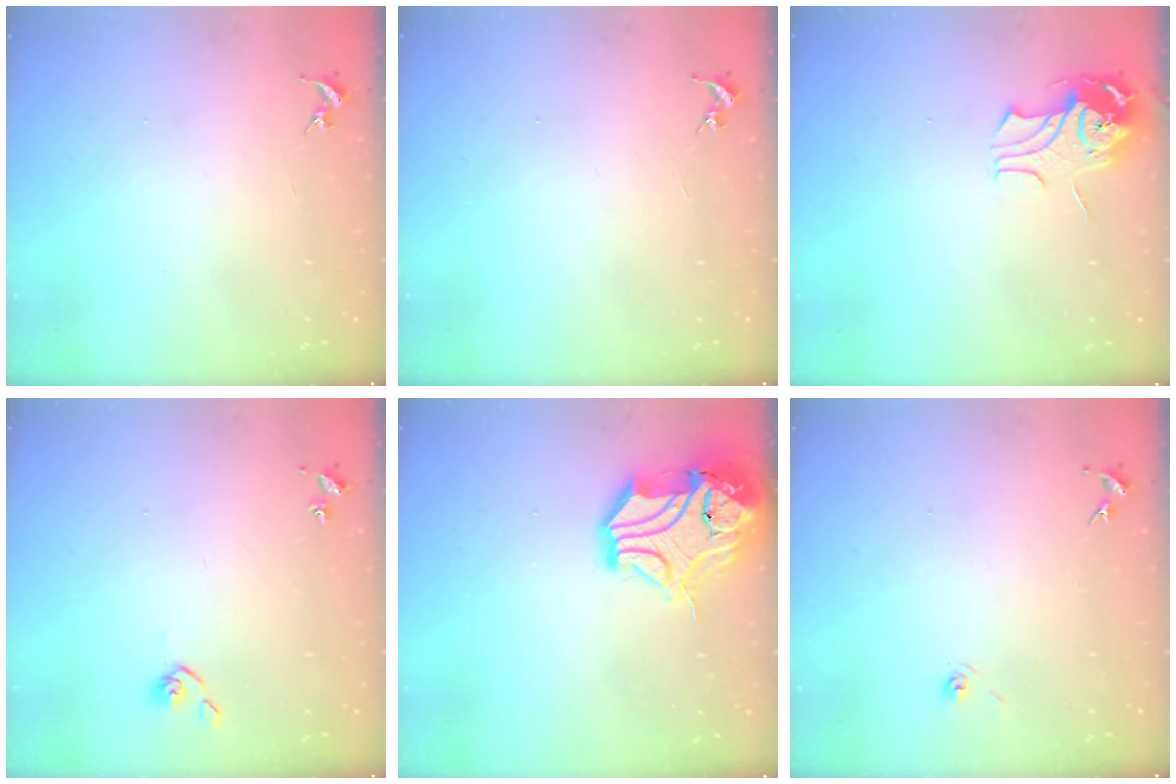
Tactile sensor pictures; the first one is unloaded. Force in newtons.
{"total": 0.0}
{"total": 10.2, "press": 10.1, "slide": 1.0}
{"total": 4.9, "press": 4.8, "slide": 0.7}
{"total": 17.4, "press": 17.2, "slide": 2.4}
{"total": 3.2, "press": 2.6, "slide": 1.8}